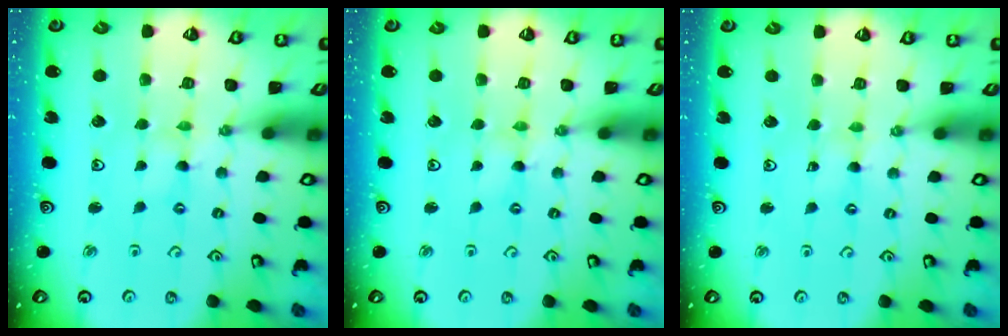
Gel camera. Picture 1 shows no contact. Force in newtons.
{"total": 0.0}
{"total": 1.0, "press": 1.0, "slide": 0.2}